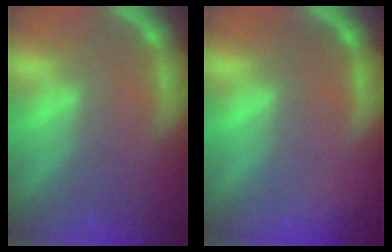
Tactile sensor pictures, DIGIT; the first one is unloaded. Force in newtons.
{"total": 1.9}